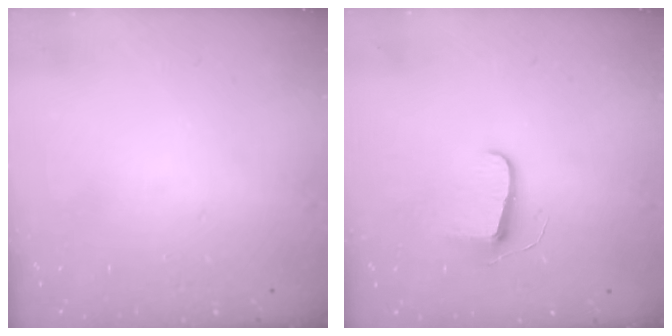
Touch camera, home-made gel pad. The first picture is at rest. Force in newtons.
{"total": 7.3, "press": 7.3, "slide": 0.4}